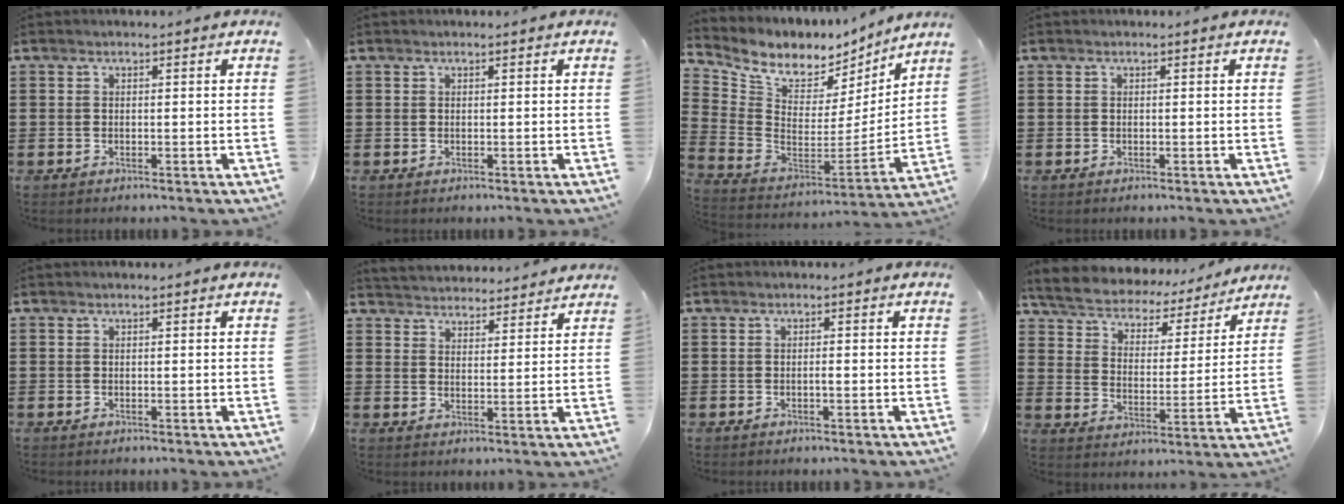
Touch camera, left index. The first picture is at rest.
{"total": 0.0}
{"total": 6.9, "force": [5.5, 3.7, 1.9], "torque": [-0.072, -0.046, 0.095]}
{"total": 0.0}
{"total": 0.0}
{"total": 3.7, "force": [3.6, 0.2, -0.6], "torque": [-0.004, -0.021, 0.064]}
{"total": 0.7, "force": [-0.2, 0.1, 0.6], "torque": [-0.012, -0.003, -0.004]}
{"total": 5.0, "force": [4.9, 1.0, 0.3], "torque": [-0.035, -0.038, 0.079]}